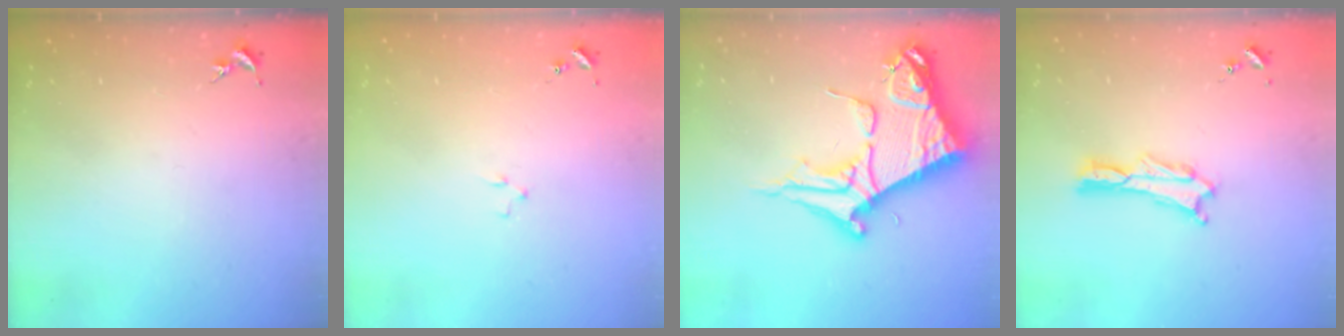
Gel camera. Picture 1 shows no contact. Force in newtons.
{"total": 0.7, "press": 0.7, "slide": 0.2}
{"total": 10.4, "press": 10.4, "slide": 1.1}
{"total": 1.1, "press": 1.1, "slide": 0.2}